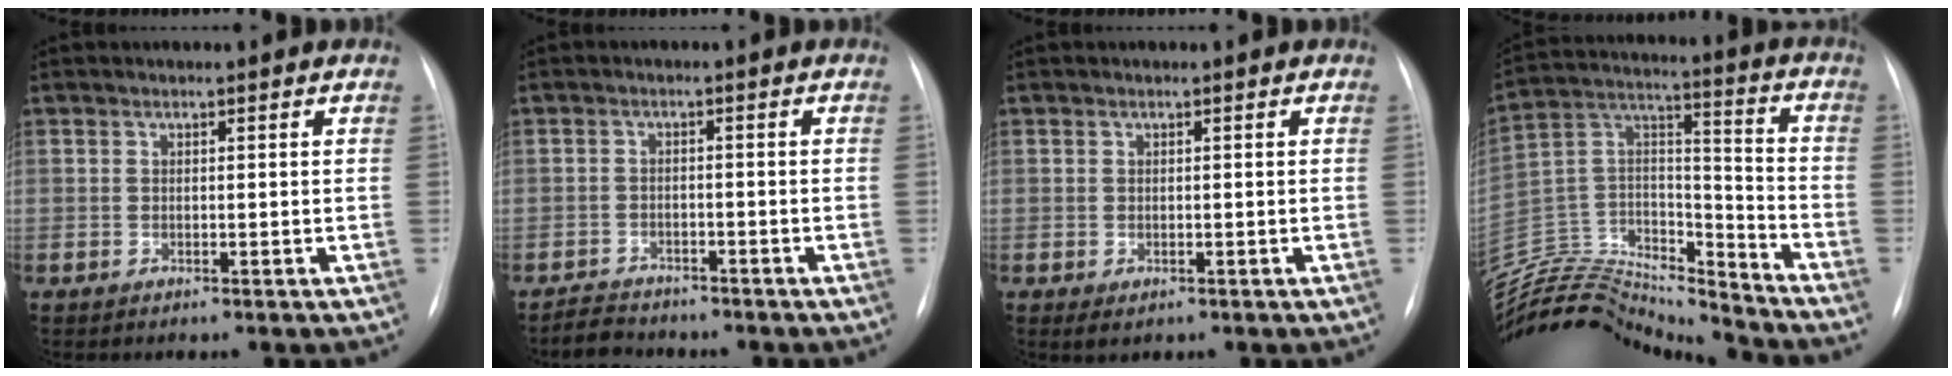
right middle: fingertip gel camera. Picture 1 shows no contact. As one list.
[{"total": 3.3, "force": [-3.2, 1.1, -0.1], "torque": [-0.005, -0.007, -0.055]}, {"total": 1.3, "force": [-0.5, 0.8, 0.9], "torque": [-0.011, -0.002, 0.000]}, {"total": 21.0, "force": [-20.6, 2.4, 3.3], "torque": [-0.058, 0.053, -0.346]}]